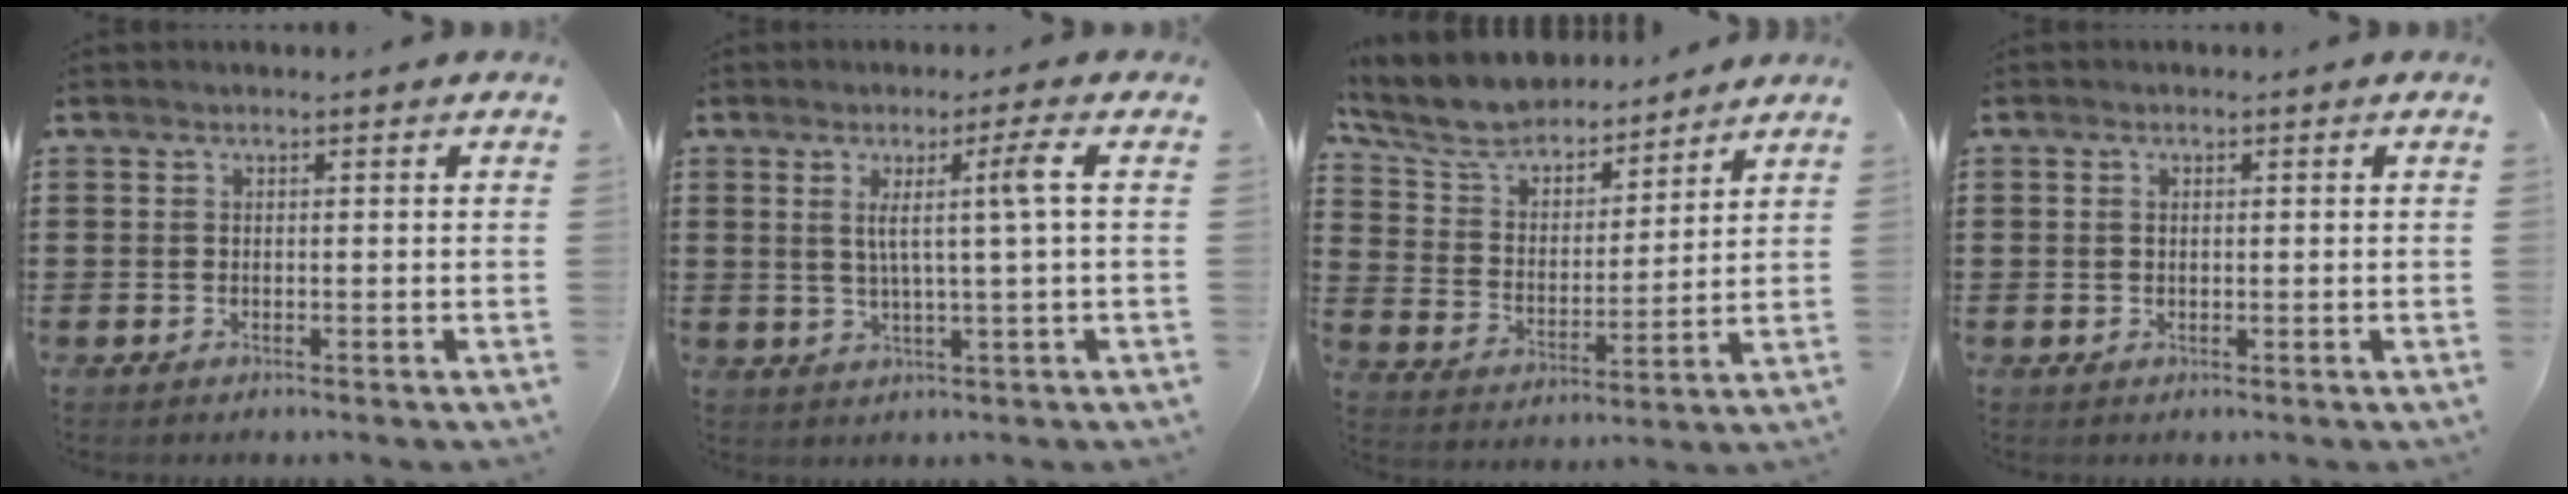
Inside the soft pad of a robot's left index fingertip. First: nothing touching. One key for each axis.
{"total": 5.9, "fx": 1.2, "fy": -0.5, "fz": 5.8, "tx": -0.112, "ty": -0.004, "tz": 0.012}
{"total": 7.7, "fx": 7.0, "fy": 2.1, "fz": 2.3, "tx": -0.081, "ty": -0.040, "tz": 0.124}
{"total": 0.9, "fx": 0.2, "fy": 0.8, "fz": 0.4, "tx": -0.010, "ty": 0.007, "tz": 0.003}